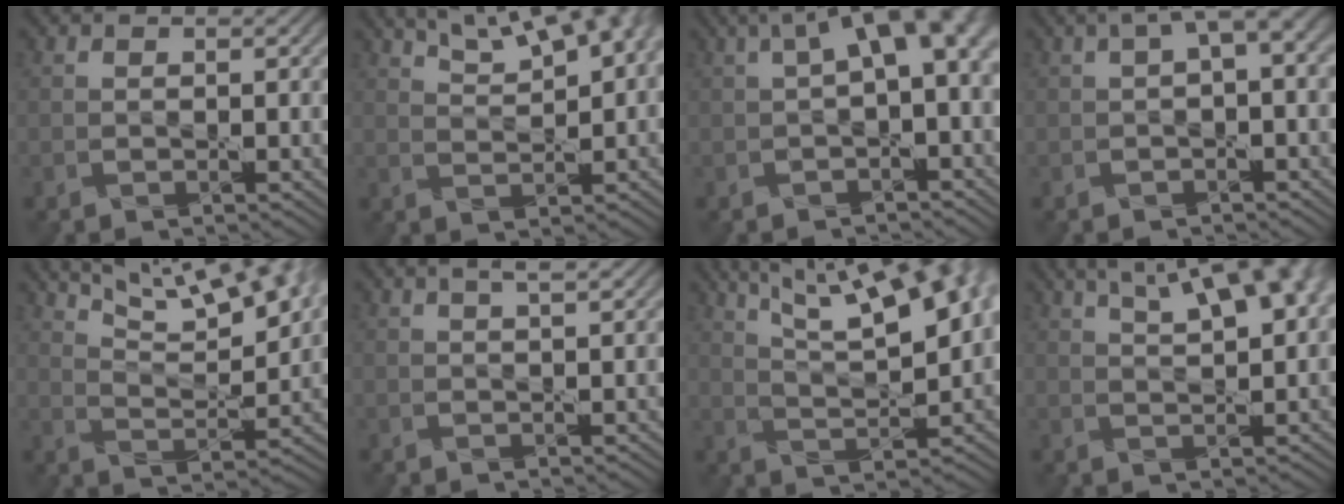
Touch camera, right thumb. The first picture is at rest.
{"total": 8.4, "force": [4.9, 2.8, 6.3], "torque": [-0.102, 0.019, 0.077]}
{"total": 7.6, "force": [1.4, 2.9, 6.9], "torque": [-0.098, 0.016, 0.020]}
{"total": 4.2, "force": [1.1, 1.2, 3.9], "torque": [-0.055, 0.011, 0.016]}
{"total": 12.8, "force": [8.7, 3.7, 8.7], "torque": [-0.150, 0.007, 0.129]}
{"total": 2.4, "force": [1.5, 0.5, 1.9], "torque": [-0.026, 0.003, 0.019]}
{"total": 16.7, "force": [8.7, 5.8, 13.0], "torque": [-0.201, 0.043, 0.131]}
{"total": 10.3, "force": [5.4, 3.4, 8.1], "torque": [-0.126, 0.026, 0.071]}